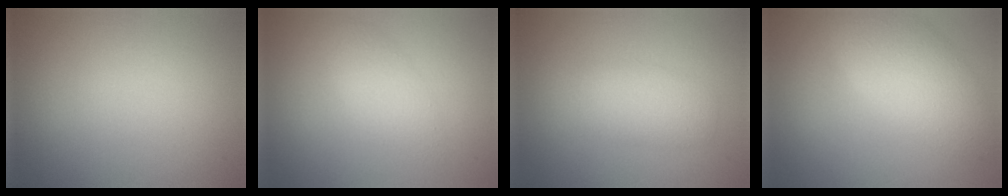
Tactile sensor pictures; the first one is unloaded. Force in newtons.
{"total": 2.2, "press": 2.2, "slide": 0.0}
{"total": 2.9, "press": 2.9, "slide": 0.1}
{"total": 5.1, "press": 5.1, "slide": 0.3}